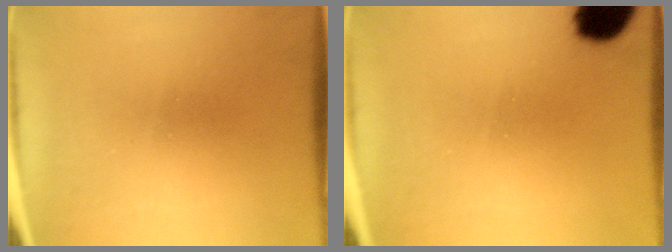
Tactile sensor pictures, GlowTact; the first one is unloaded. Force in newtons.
{"total": 10.6}